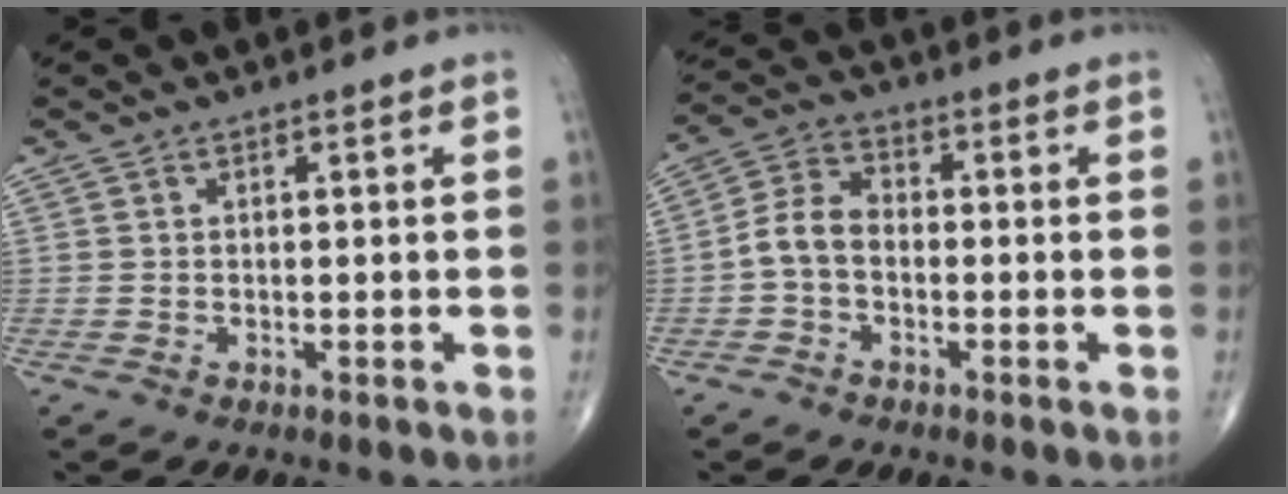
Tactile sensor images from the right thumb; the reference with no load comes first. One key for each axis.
{"total": 6.1, "fx": -1.4, "fy": 4.1, "fz": 4.2, "tx": -0.074, "ty": 0.024, "tz": -0.041}